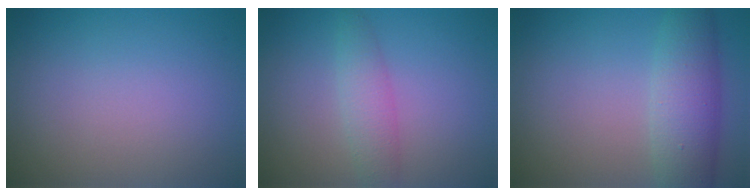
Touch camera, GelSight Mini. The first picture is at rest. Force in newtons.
{"total": 2.5, "press": 2.5, "slide": 0.1}
{"total": 5.2, "press": 5.2, "slide": 0.1}